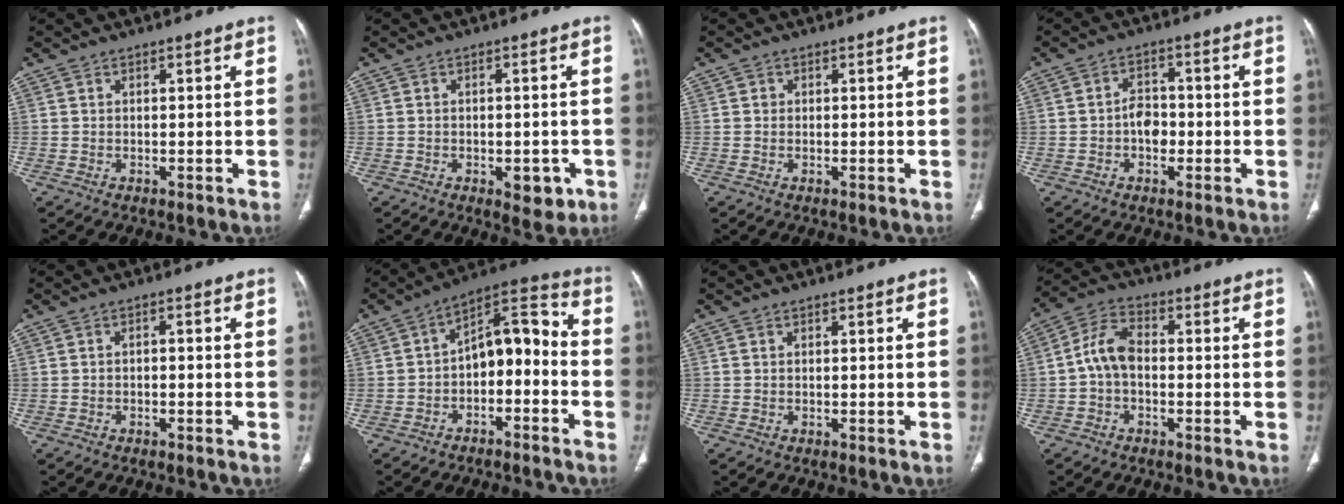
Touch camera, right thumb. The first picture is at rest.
{"total": 5.2, "force": [-2.0, 2.8, 3.9], "torque": [-0.033, 0.007, -0.016]}
{"total": 0.6, "force": [0.1, 0.6, 0.1], "torque": [0.000, 0.003, 0.002]}
{"total": 4.5, "force": [-1.1, 3.2, 2.9], "torque": [-0.034, 0.017, -0.024]}
{"total": 1.1, "force": [-0.5, 0.6, 0.8], "torque": [-0.013, 0.010, -0.010]}
{"total": 12.0, "force": [-3.3, 6.9, 9.2], "torque": [-0.116, 0.072, -0.058]}
{"total": 0.0}
{"total": 7.1, "force": [-0.8, 4.6, 5.4], "torque": [-0.099, 0.025, -0.026]}